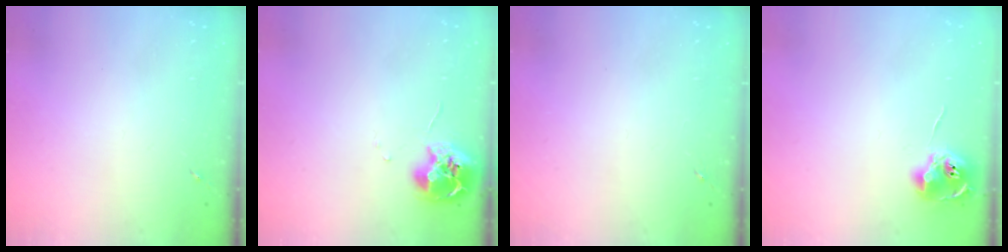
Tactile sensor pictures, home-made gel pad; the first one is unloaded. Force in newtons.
{"total": 9.6, "press": 9.5, "slide": 0.6}
{"total": 0.0}
{"total": 8.7, "press": 8.7, "slide": 0.4}